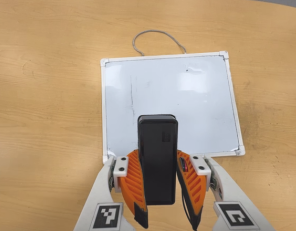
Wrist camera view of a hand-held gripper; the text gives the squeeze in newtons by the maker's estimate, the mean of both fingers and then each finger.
{"total": 7.3, "left": 6.5, "right": 8.2}